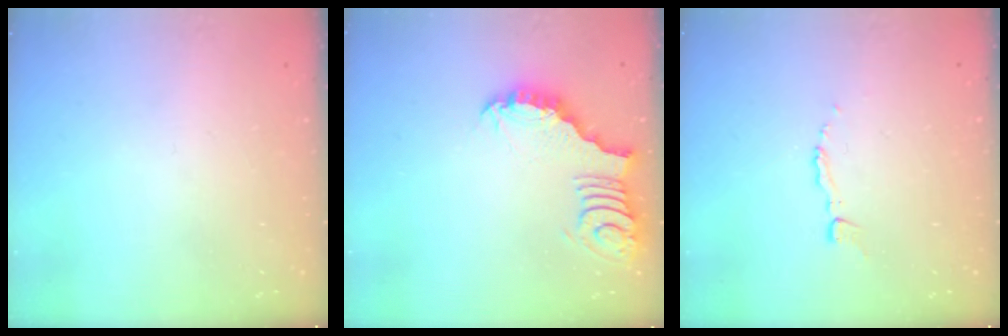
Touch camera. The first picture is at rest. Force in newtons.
{"total": 3.9, "press": 3.8, "slide": 0.8}
{"total": 2.9, "press": 2.9, "slide": 0.2}